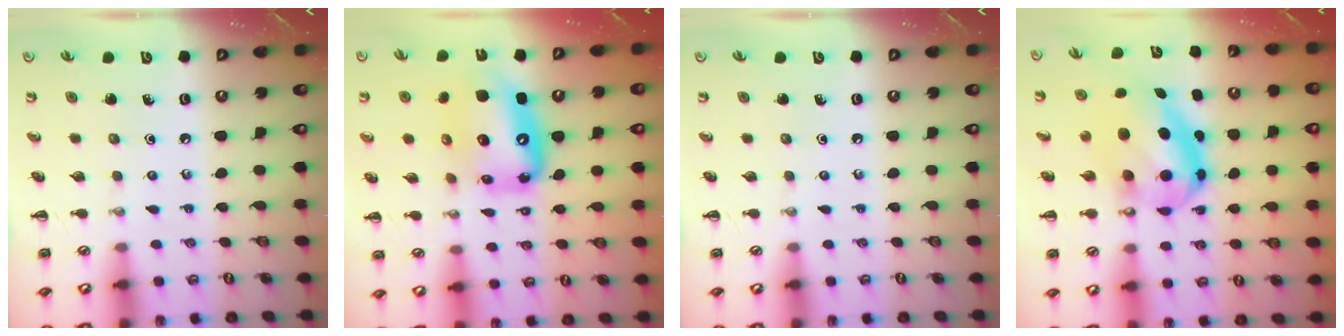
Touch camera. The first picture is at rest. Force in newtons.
{"total": 14.5, "press": 13.9, "slide": 4.0}
{"total": 0.0}
{"total": 10.0, "press": 9.8, "slide": 2.2}